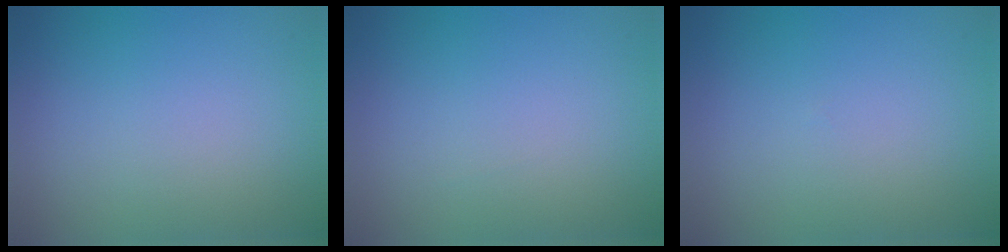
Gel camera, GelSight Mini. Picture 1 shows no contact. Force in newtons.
{"total": 0.0}
{"total": 0.0}